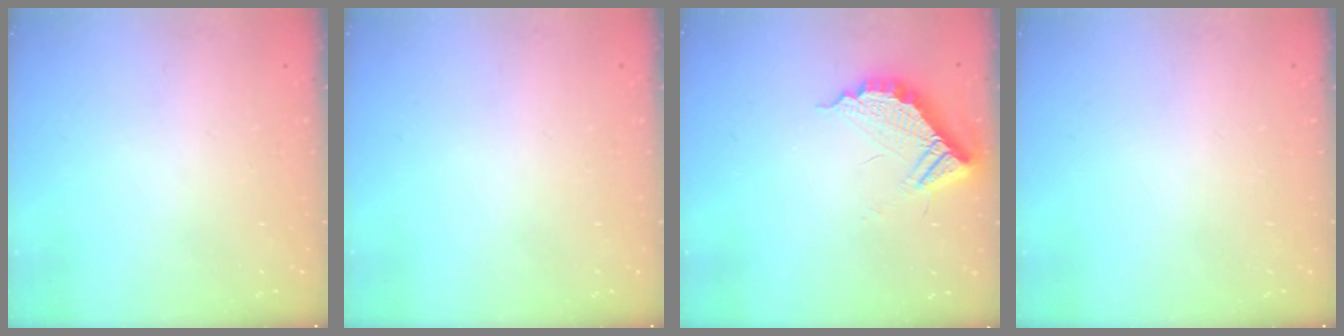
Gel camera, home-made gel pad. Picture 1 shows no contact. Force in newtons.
{"total": 0.0}
{"total": 11.3, "press": 11.2, "slide": 0.4}
{"total": 0.0}